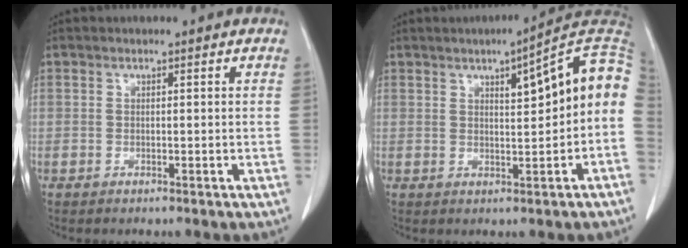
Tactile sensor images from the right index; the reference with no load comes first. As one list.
[{"total": 11.0, "force": [1.9, 1.9, 10.7], "torque": [-0.138, 0.031, 0.020]}]